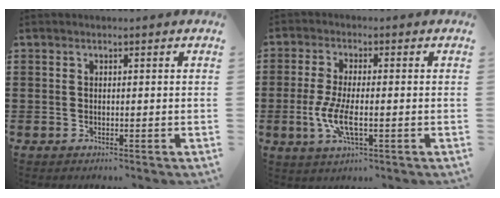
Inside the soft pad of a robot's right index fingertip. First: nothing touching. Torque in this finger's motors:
{"motor_torque": [1.71, -0.43, 0.78, 0.17]}